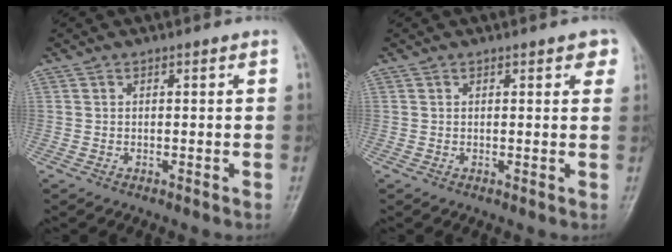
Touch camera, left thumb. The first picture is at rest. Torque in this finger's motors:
{"motor_torque": [0.62, 0.47, 0.23, -0.32, 0.02]}